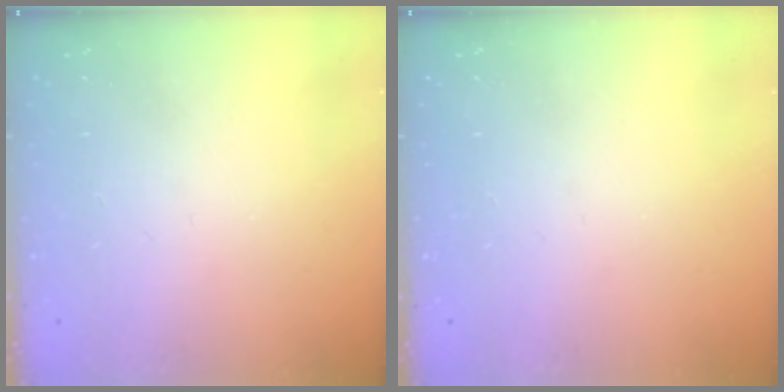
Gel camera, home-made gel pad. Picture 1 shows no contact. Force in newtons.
{"total": 0.0}